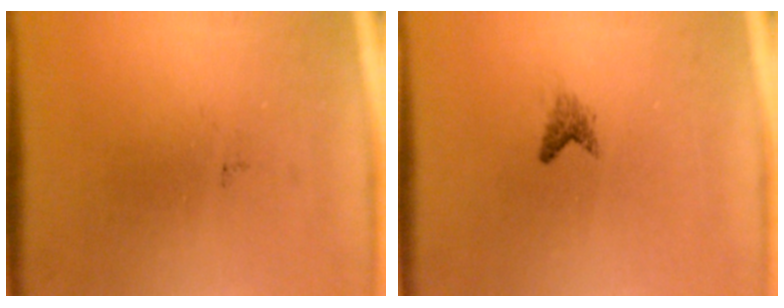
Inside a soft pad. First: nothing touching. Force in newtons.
{"total": 1.0}